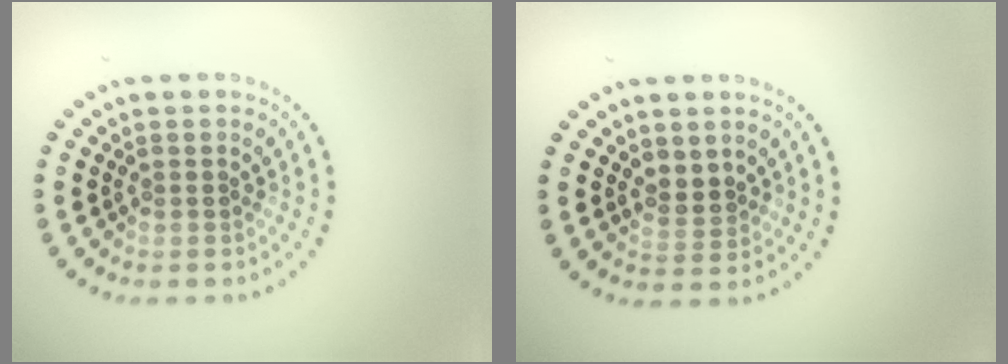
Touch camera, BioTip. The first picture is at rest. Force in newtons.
{"total": 1.7, "press": 1.5, "slide": 0.8}